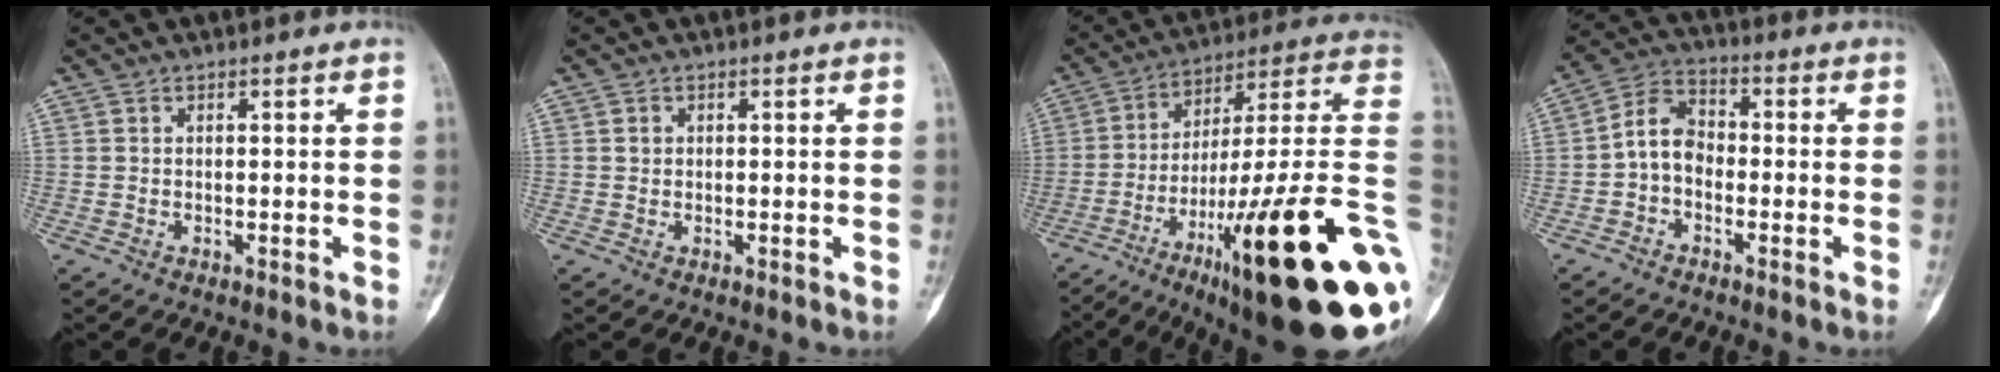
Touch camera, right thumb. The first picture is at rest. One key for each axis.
{"total": 0.8, "fx": 0.2, "fy": 0.7, "fz": 0.3, "tx": -0.002, "ty": 0.002, "tz": 0.004}
{"total": 32.6, "fx": -10.4, "fy": 5.2, "fz": 30.5, "tx": -0.379, "ty": 0.052, "tz": -0.165}
{"total": 7.0, "fx": -1.4, "fy": 5.1, "fz": 4.5, "tx": -0.064, "ty": 0.030, "tz": -0.044}